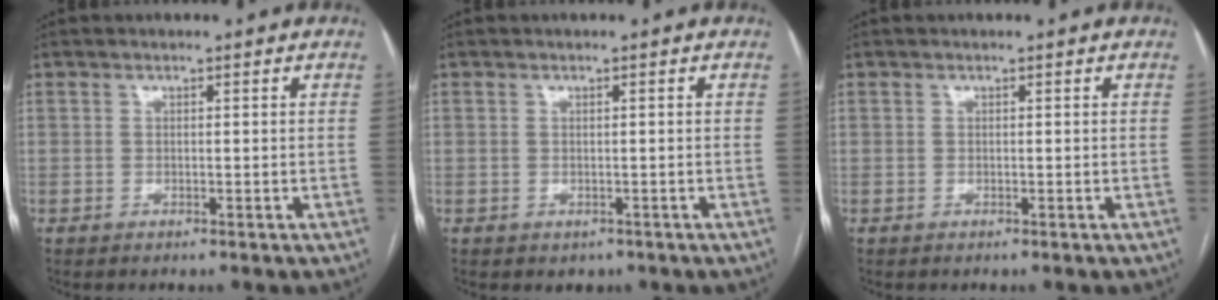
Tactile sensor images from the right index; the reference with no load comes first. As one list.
[{"total": 1.3, "force": [-0.6, 1.0, 0.5], "torque": [-0.005, 0.001, 0.001]}, {"total": 0.0}]